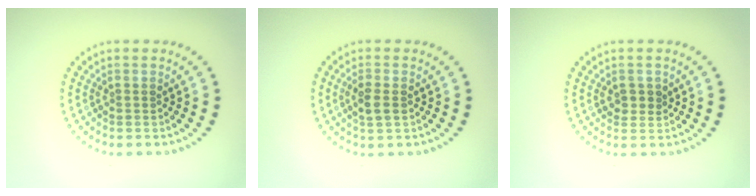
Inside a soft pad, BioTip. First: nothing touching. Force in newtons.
{"total": 1.9, "press": 1.8, "slide": 0.6}
{"total": 1.5, "press": 1.3, "slide": 0.7}